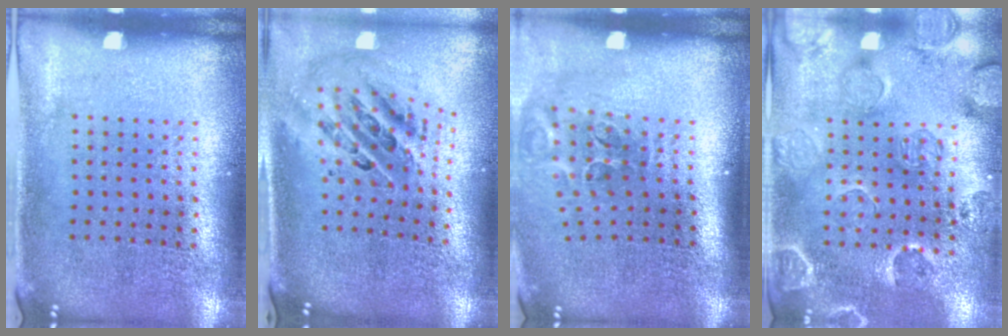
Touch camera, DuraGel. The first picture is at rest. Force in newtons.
{"total": 1.6, "press": 1.3, "slide": 0.9}
{"total": 2.0, "press": 1.2, "slide": 1.7}
{"total": 2.5, "press": 2.1, "slide": 1.4}